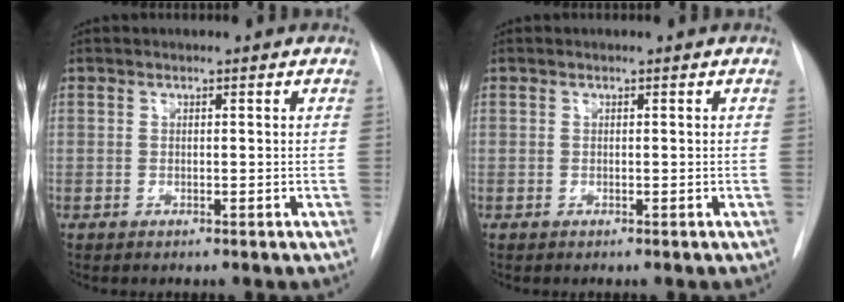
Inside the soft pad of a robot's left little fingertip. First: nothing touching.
{"total": 0.0}